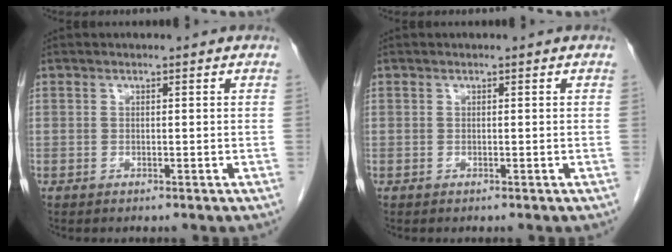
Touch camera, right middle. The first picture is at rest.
{"total": 0.0}